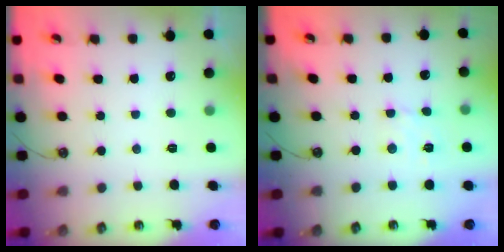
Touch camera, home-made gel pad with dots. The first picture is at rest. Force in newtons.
{"total": 2.9, "press": 2.8, "slide": 0.6}